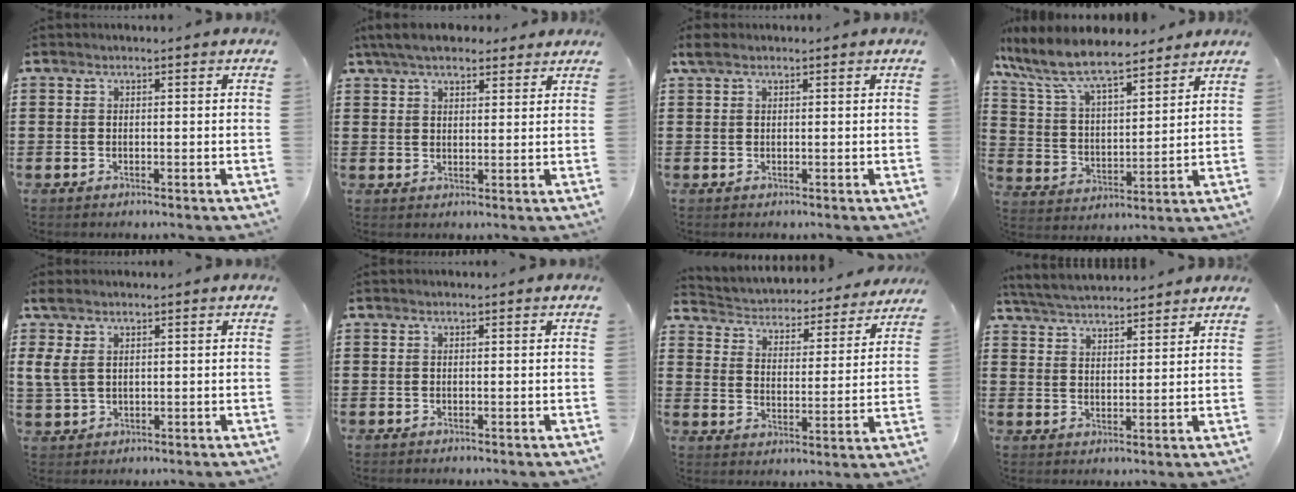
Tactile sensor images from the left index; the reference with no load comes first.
{"total": 5.6, "force": [4.7, 1.9, 2.4], "torque": [-0.062, -0.001, 0.089]}
{"total": 1.3, "force": [0.5, 0.7, 1.0], "torque": [-0.022, 0.004, 0.009]}
{"total": 9.3, "force": [8.1, 2.2, 4.0], "torque": [-0.112, -0.037, 0.141]}
{"total": 3.6, "force": [1.3, 2.2, 2.5], "torque": [-0.071, 0.003, 0.018]}
{"total": 0.0}
{"total": 3.0, "force": [3.0, 0.4, -0.1], "torque": [-0.021, -0.032, 0.041]}
{"total": 4.6, "force": [4.6, 0.3, 0.8], "torque": [-0.033, -0.018, 0.083]}